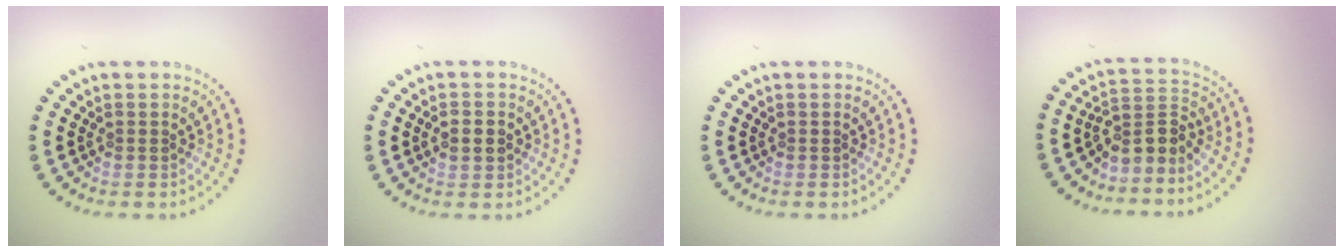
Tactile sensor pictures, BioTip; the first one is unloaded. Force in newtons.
{"total": 2.4, "press": 2.4, "slide": 0.0}
{"total": 0.0}
{"total": 3.0, "press": 2.3, "slide": 2.0}